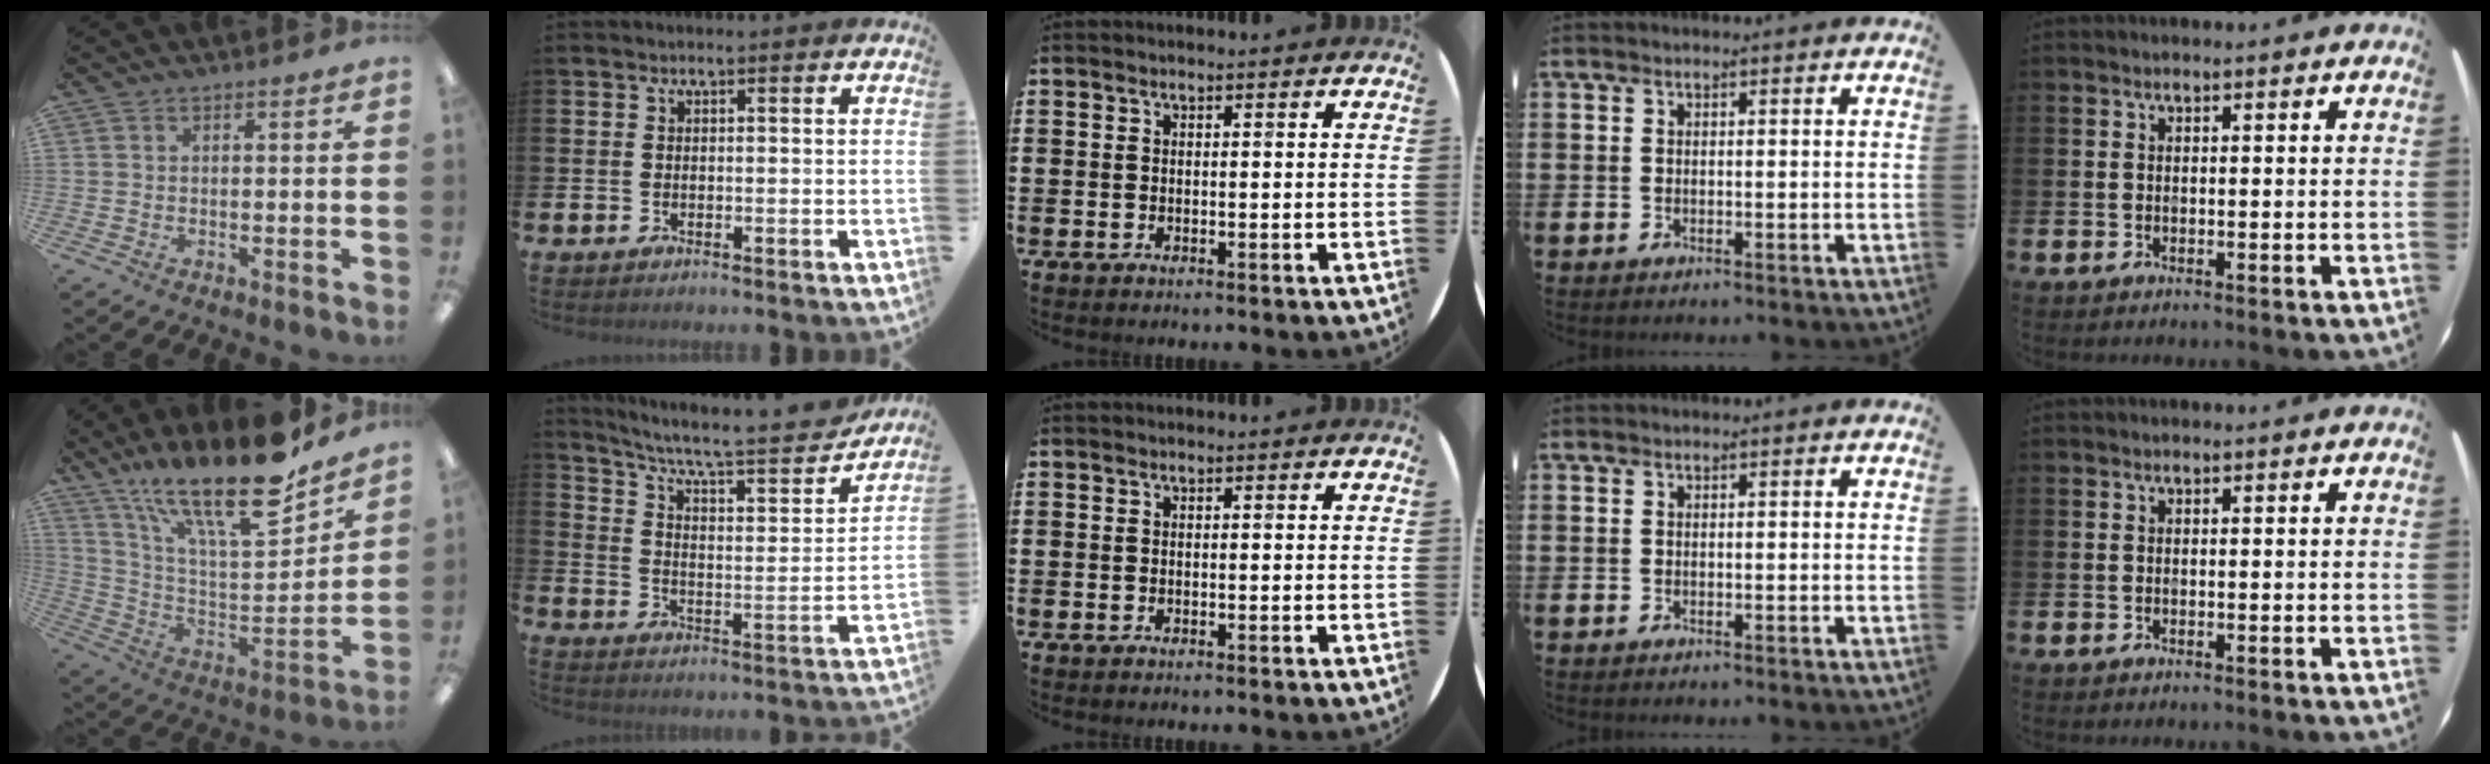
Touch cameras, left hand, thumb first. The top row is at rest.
{"thumb": {"total": 24.1, "force": [17.3, 6.8, 15.3], "torque": [-0.254, -0.118, 0.293]}, "index": {"total": 8.3, "force": [7.2, 1.5, 3.7], "torque": [-0.098, -0.052, 0.117]}}